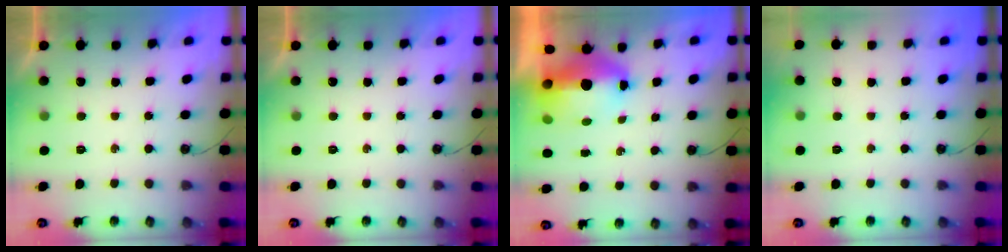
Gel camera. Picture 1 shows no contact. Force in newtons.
{"total": 0.0}
{"total": 8.2, "press": 8.2, "slide": 1.0}
{"total": 0.0}